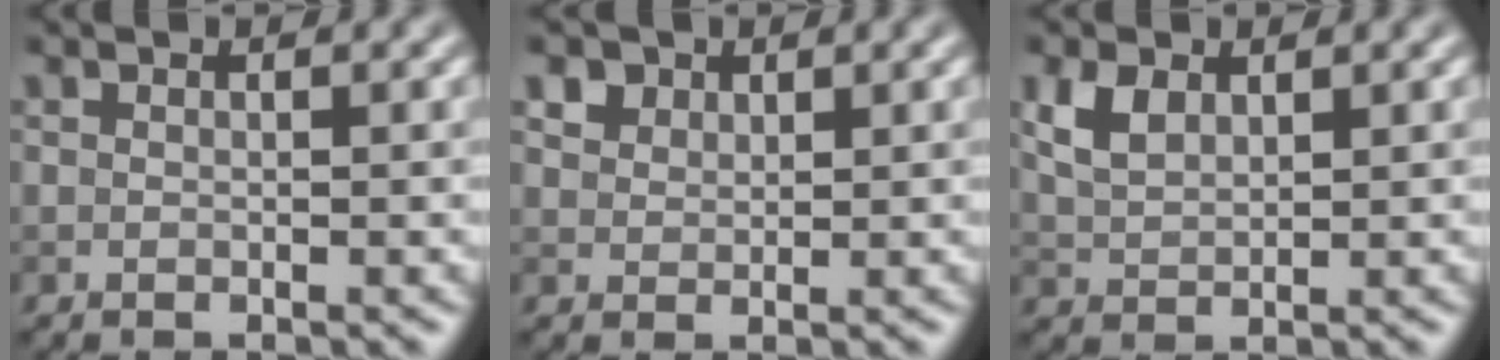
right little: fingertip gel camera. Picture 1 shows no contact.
{"total": 3.0, "force": [2.1, 1.9, 1.1], "torque": [-0.036, 0.003, 0.040]}
{"total": 2.8, "force": [1.4, 1.7, 1.8], "torque": [-0.045, 0.002, 0.031]}